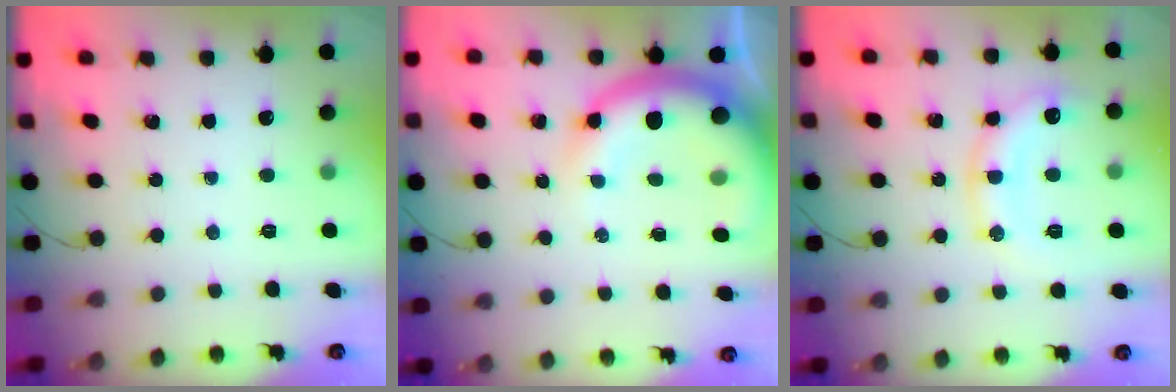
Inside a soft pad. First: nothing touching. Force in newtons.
{"total": 12.5, "press": 12.2, "slide": 2.8}
{"total": 10.8, "press": 10.7, "slide": 0.6}